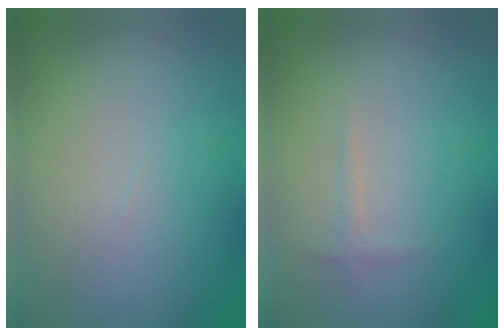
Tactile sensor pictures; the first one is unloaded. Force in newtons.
{"total": 0.7, "press": 0.7, "slide": 0.1}